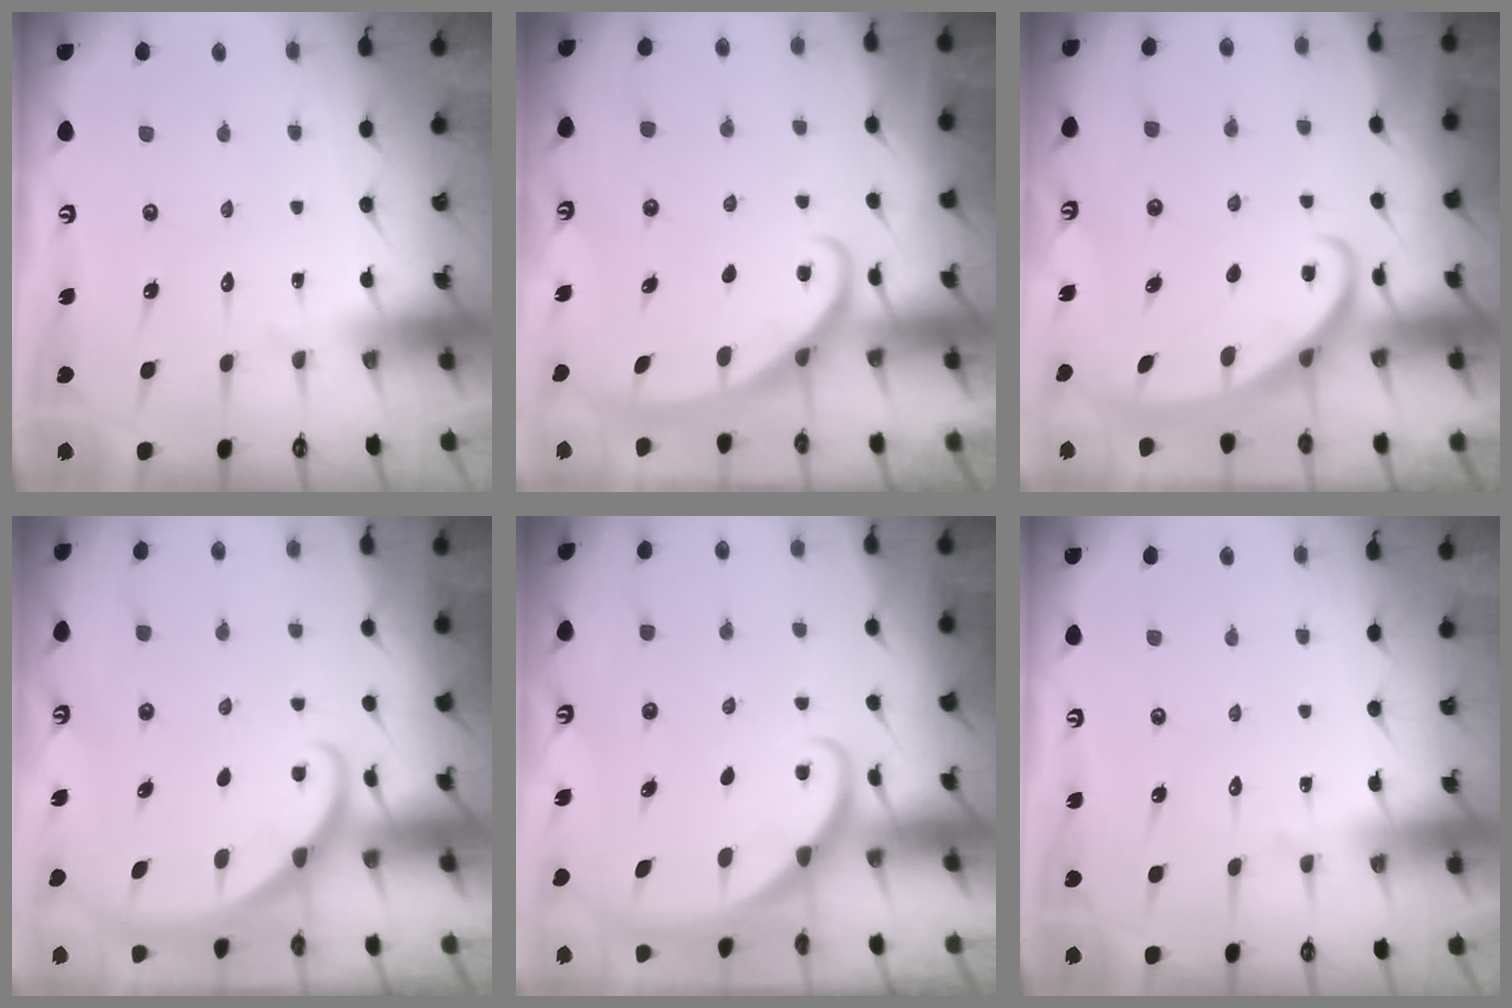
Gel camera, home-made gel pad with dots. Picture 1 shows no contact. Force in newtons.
{"total": 2.8, "press": 2.8, "slide": 0.4}
{"total": 2.7, "press": 2.7, "slide": 0.4}
{"total": 2.9, "press": 2.9, "slide": 0.2}
{"total": 1.9, "press": 1.9, "slide": 0.1}
{"total": 0.0}